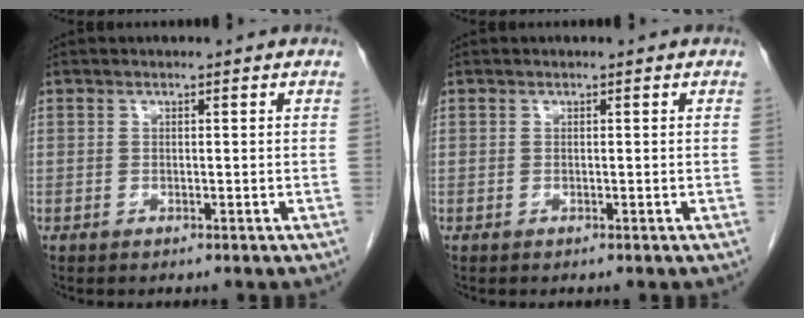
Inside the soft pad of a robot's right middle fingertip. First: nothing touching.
{"total": 0.0}